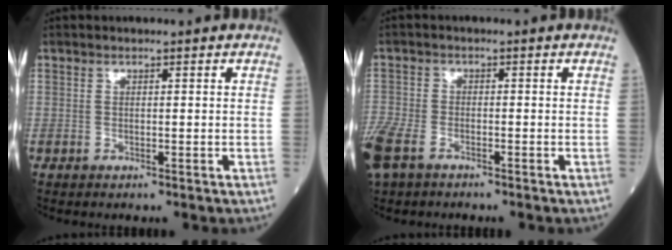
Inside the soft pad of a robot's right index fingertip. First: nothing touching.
{"total": 10.2, "force": [-6.3, 5.7, 5.7], "torque": [-0.168, -0.012, -0.115]}